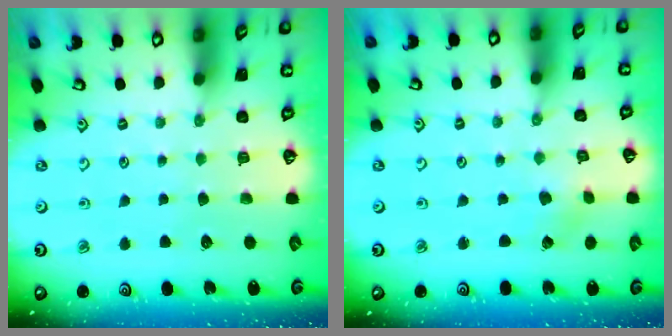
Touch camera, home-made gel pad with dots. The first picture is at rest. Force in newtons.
{"total": 0.8, "press": 0.7, "slide": 0.2}